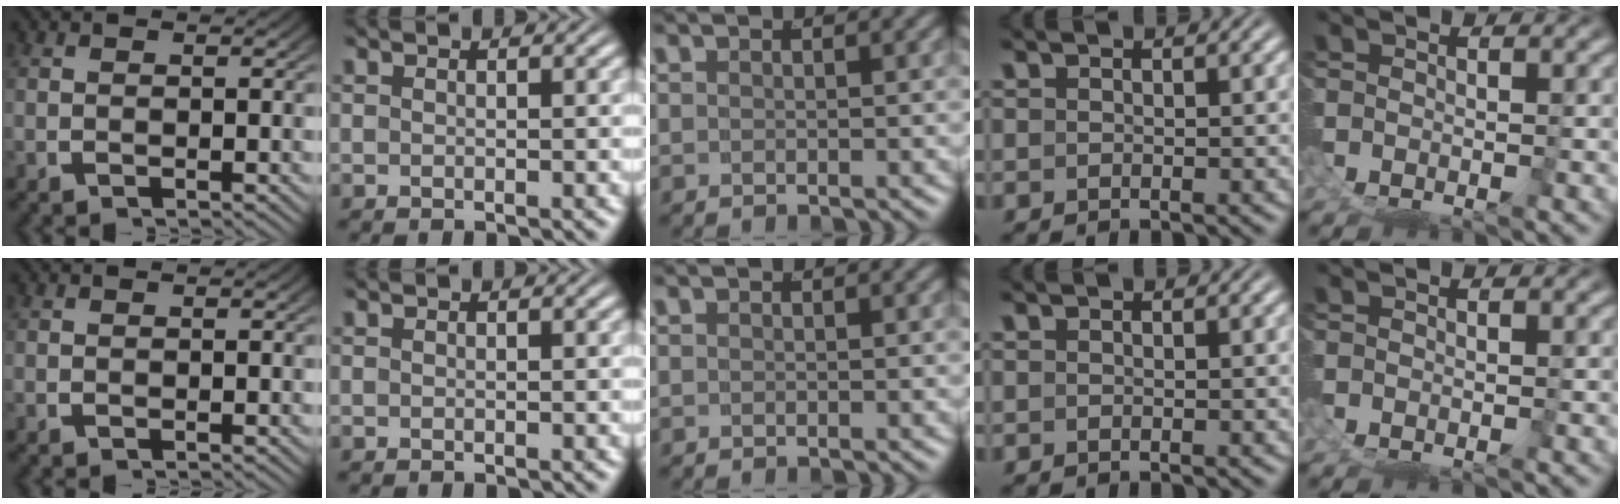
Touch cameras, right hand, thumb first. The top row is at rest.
{}